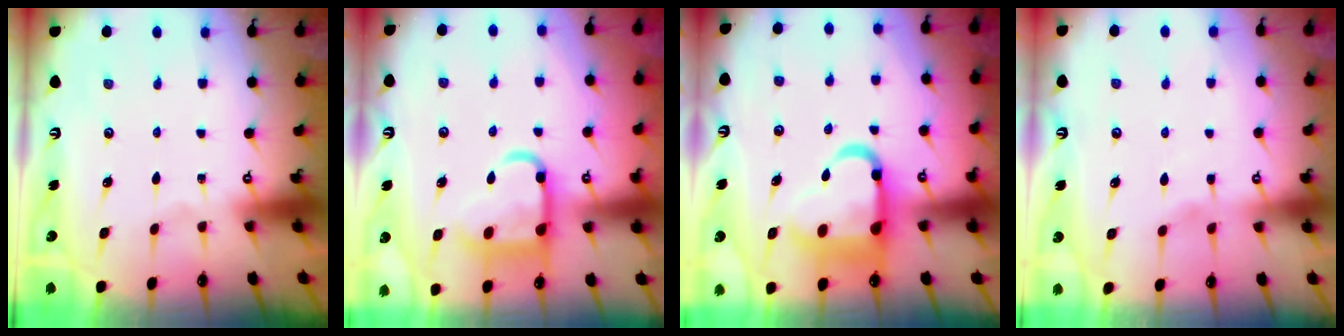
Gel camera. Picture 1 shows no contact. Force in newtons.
{"total": 12.5, "press": 12.5, "slide": 1.2}
{"total": 15.0, "press": 14.9, "slide": 1.6}
{"total": 1.6, "press": 1.5, "slide": 0.4}